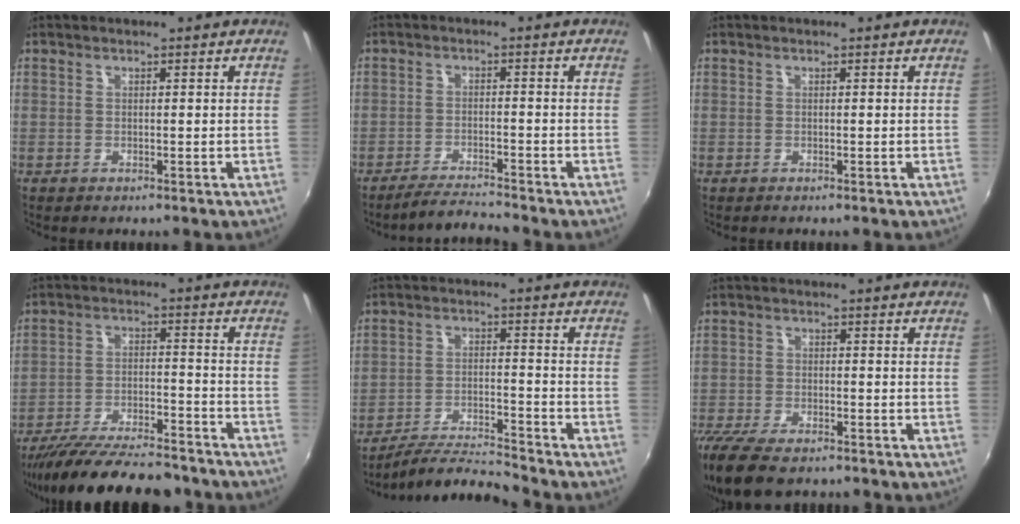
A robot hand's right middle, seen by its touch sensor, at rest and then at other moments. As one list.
[{"total": 4.4, "force": [-4.3, -0.1, 0.9], "torque": [-0.039, -0.001, -0.077]}, {"total": 0.0}, {"total": 19.9, "force": [-17.3, 4.1, 9.1], "torque": [-0.177, -0.034, -0.258]}, {"total": 7.5, "force": [-7.3, -0.8, 1.4], "torque": [-0.045, 0.008, -0.132]}, {"total": 12.3, "force": [-9.6, 4.2, 6.6], "torque": [-0.163, -0.043, -0.173]}]